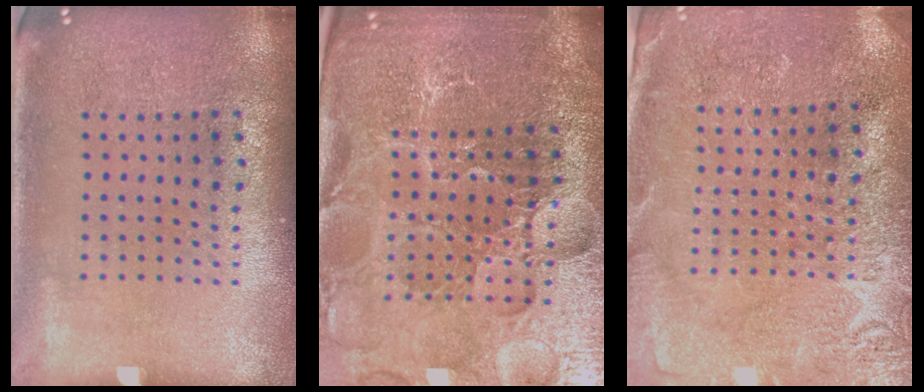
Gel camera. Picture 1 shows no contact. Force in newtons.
{"total": 5.3, "press": 5.0, "slide": 1.6}
{"total": 2.8, "press": 2.8, "slide": 0.1}